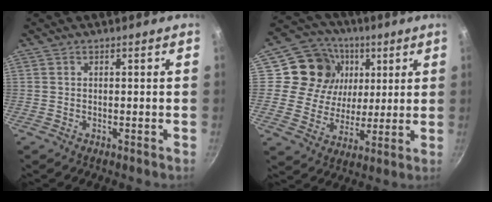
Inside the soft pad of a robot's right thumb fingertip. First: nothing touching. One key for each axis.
{"total": 15.3, "fx": 4.7, "fy": 13.3, "fz": 6.1, "tx": -0.075, "ty": -0.011, "tz": 0.073}